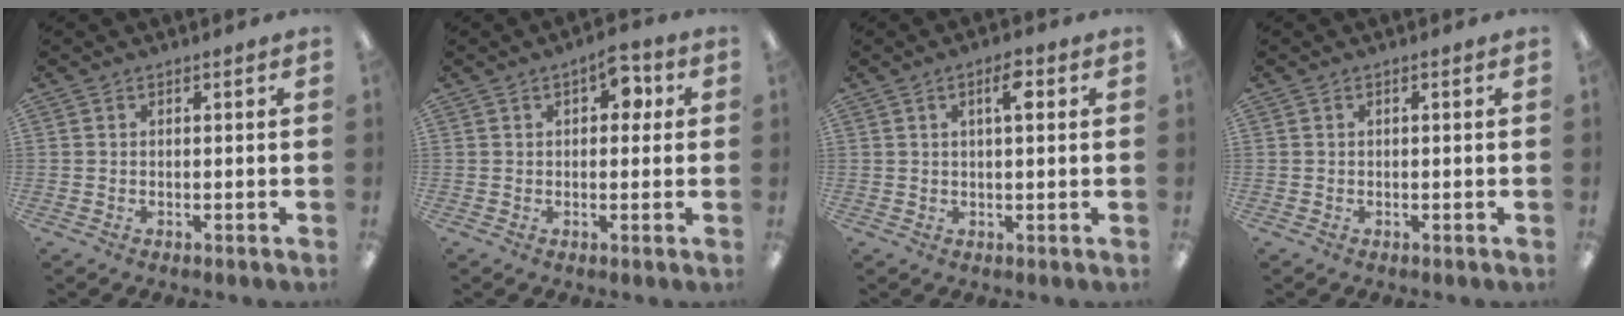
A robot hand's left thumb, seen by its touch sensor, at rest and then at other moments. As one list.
[{"total": 6.6, "force": [2.3, 3.6, 5.0], "torque": [-0.060, -0.003, 0.033]}, {"total": 4.9, "force": [1.9, 1.6, 4.1], "torque": [-0.063, -0.002, 0.026]}, {"total": 0.0}]